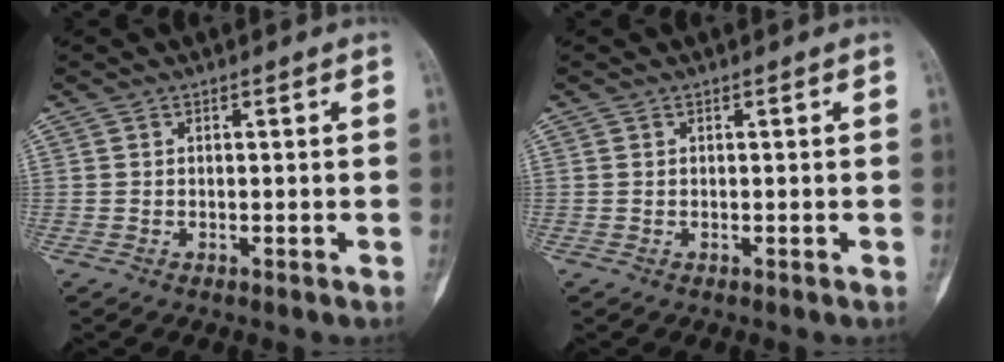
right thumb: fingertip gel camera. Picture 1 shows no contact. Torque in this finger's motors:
{"motor_torque": [0.35, 0.18, 0.00, 0.11, 0.03]}